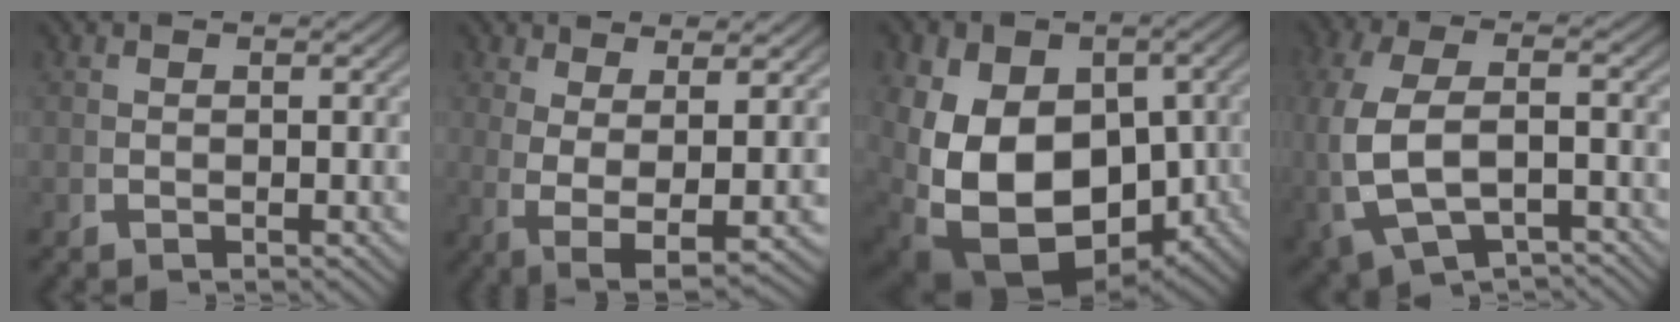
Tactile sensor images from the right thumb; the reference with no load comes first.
{"total": 6.8, "force": [-0.5, 3.3, 5.9], "torque": [-0.129, -0.031, 0.012]}
{"total": 16.0, "force": [-2.9, 10.8, 11.4], "torque": [-0.246, -0.085, 0.001]}
{"total": 6.9, "force": [-2.1, 4.0, 5.2], "torque": [-0.138, -0.020, -0.013]}